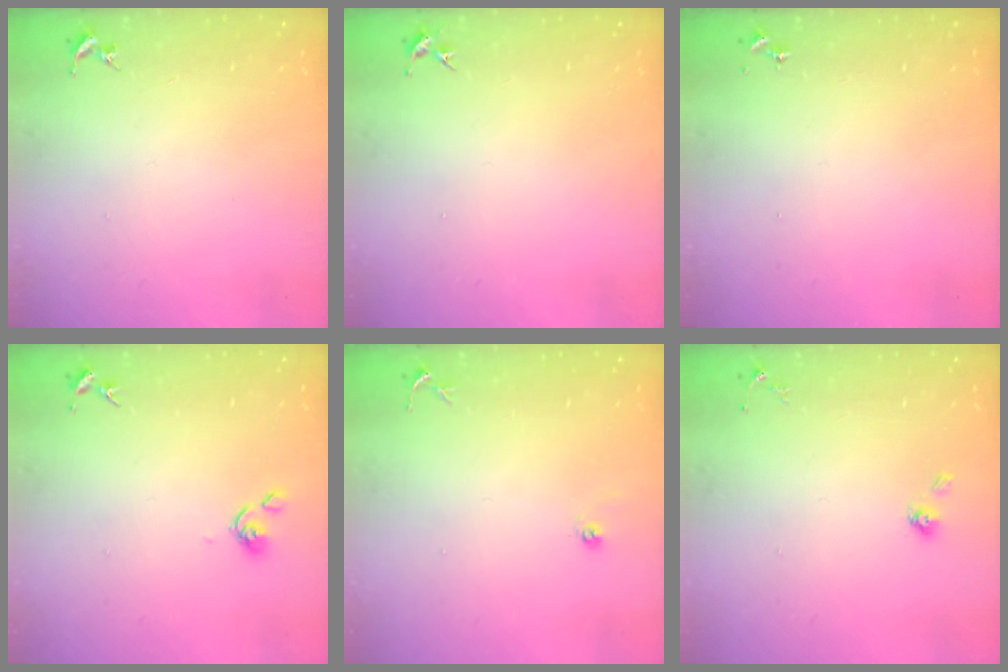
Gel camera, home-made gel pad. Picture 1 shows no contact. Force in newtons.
{"total": 4.2, "press": 4.2, "slide": 0.5}
{"total": 0.0}
{"total": 3.9, "press": 3.8, "slide": 0.8}
{"total": 3.4, "press": 3.4, "slide": 0.3}
{"total": 4.0, "press": 3.6, "slide": 1.8}